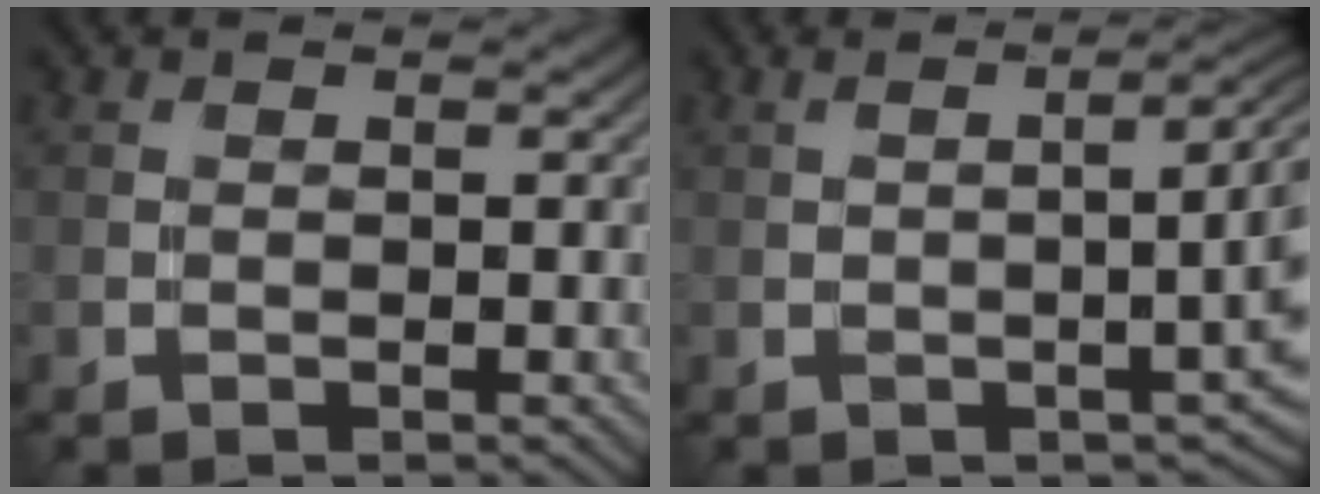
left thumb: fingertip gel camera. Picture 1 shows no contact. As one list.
[{"total": 6.1, "force": [0.1, 1.4, 6.0], "torque": [-0.071, 0.005, 0.013]}]